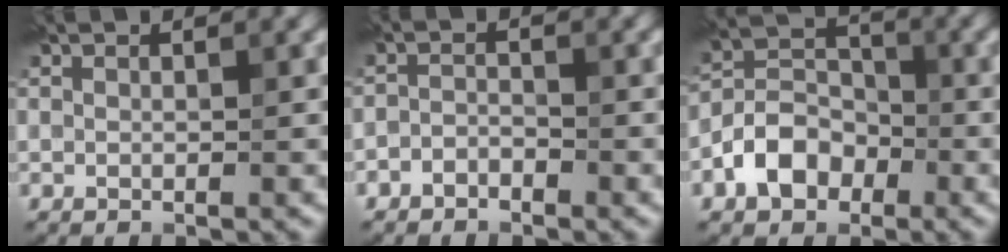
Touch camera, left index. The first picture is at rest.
{"total": 1.6, "force": [-1.5, 0.5, 0.0], "torque": [0.028, 0.008, -0.037]}
{"total": 4.7, "force": [-2.8, 3.0, 2.2], "torque": [-0.035, 0.007, -0.057]}